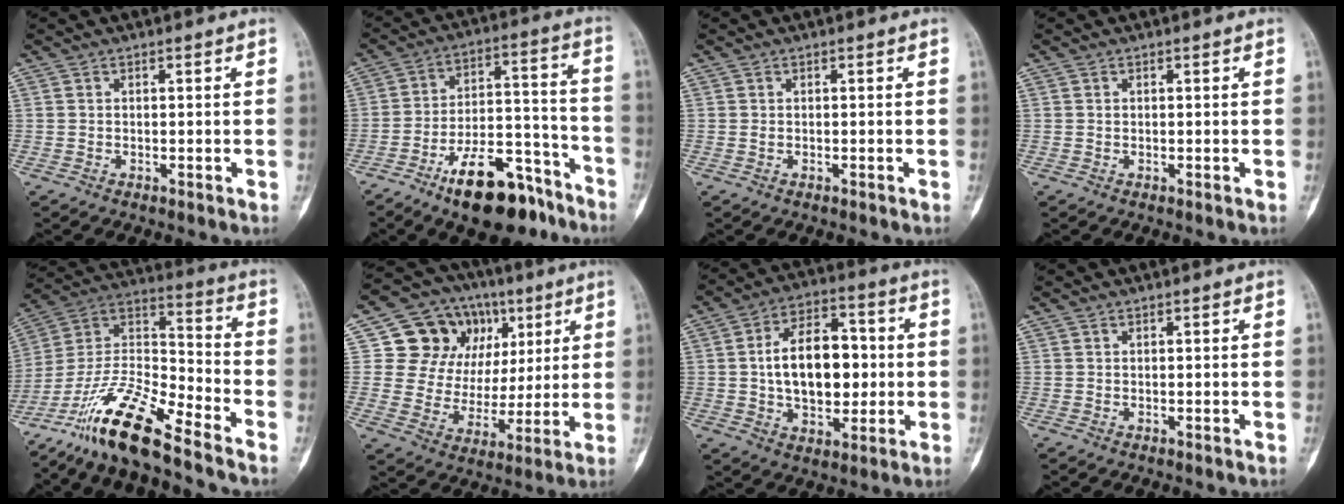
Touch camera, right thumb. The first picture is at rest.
{"total": 17.6, "force": [-11.8, 7.2, 10.9], "torque": [-0.144, 0.095, -0.187]}
{"total": 0.0}
{"total": 0.0}
{"total": 16.9, "force": [-12.8, 3.0, 10.6], "torque": [-0.201, 0.077, -0.240]}
{"total": 17.6, "force": [6.4, 14.6, 7.6], "torque": [-0.068, 0.010, 0.119]}
{"total": 15.8, "force": [0.5, 9.6, 12.5], "torque": [-0.165, 0.020, 0.010]}
{"total": 0.0}